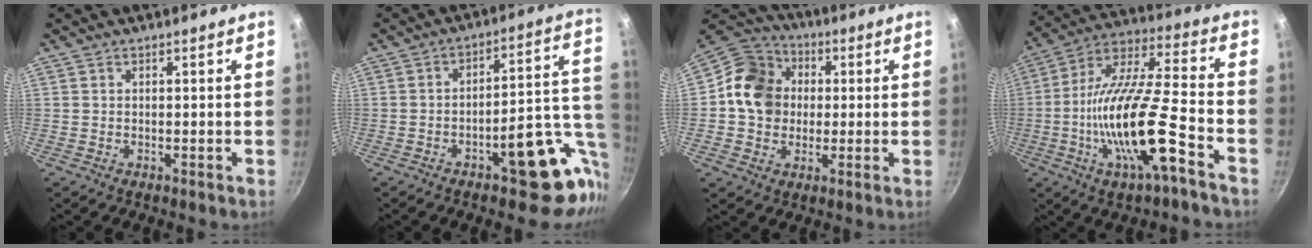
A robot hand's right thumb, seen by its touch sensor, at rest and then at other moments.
{"total": 17.1, "force": [-5.3, 7.1, 14.6], "torque": [-0.135, 0.040, -0.066]}
{"total": 13.1, "force": [1.2, 11.3, 6.4], "torque": [-0.084, 0.020, 0.002]}
{"total": 20.3, "force": [-7.3, 5.1, 18.3], "torque": [-0.327, 0.035, -0.141]}